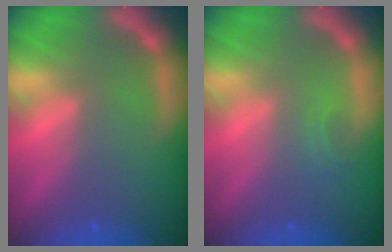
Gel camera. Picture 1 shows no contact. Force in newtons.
{"total": 0.9}